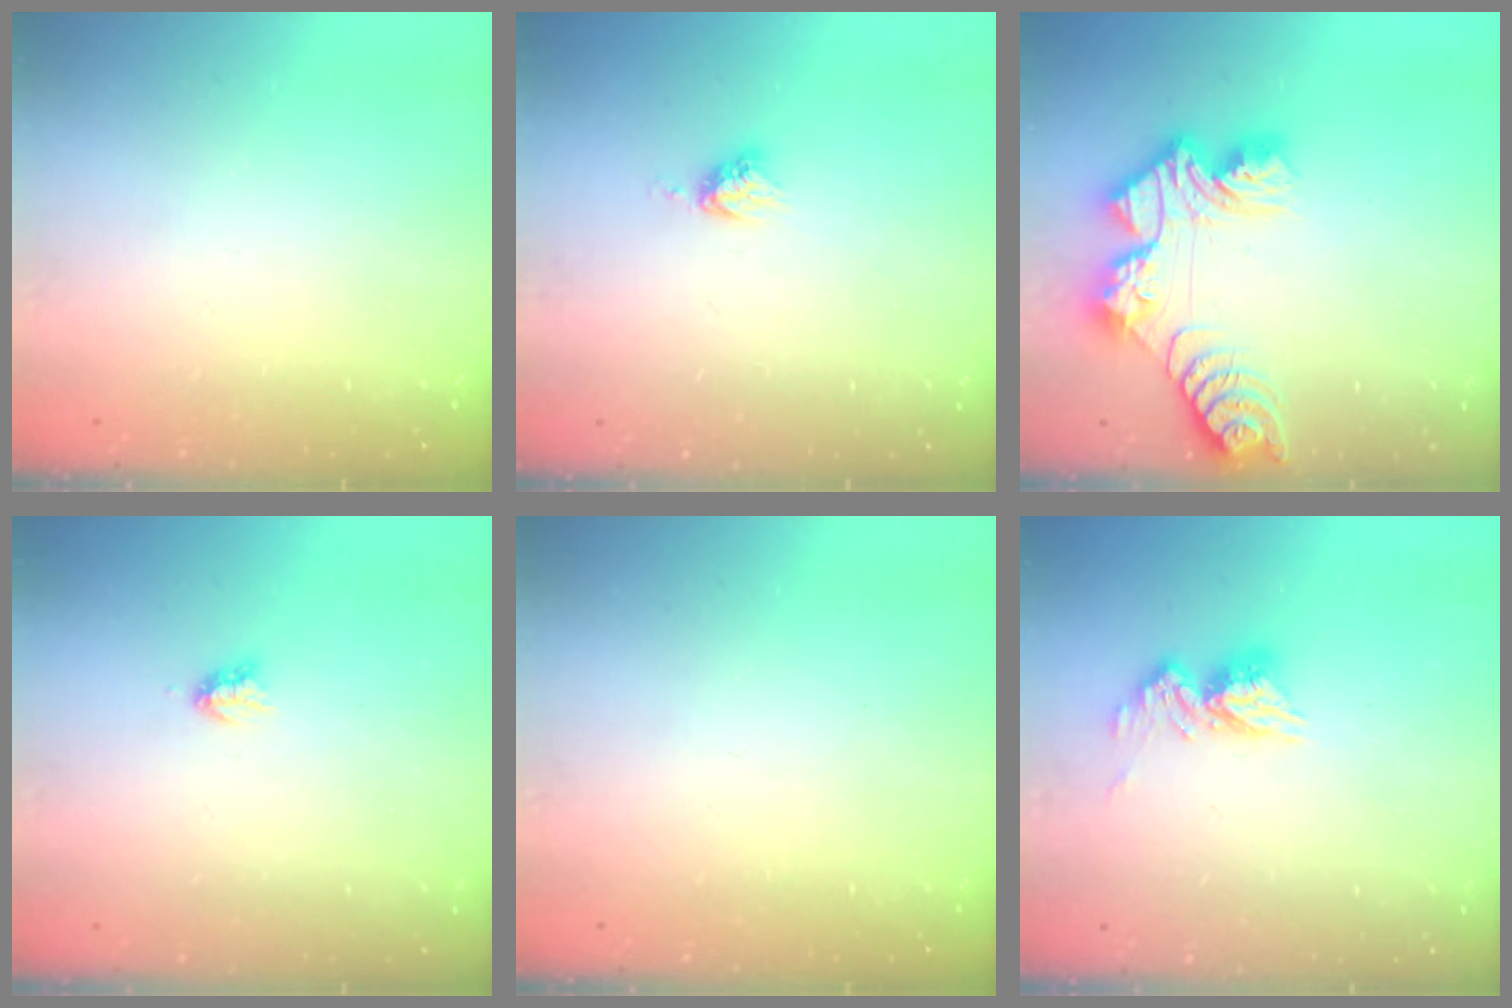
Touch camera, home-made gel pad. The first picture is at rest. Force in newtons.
{"total": 4.9, "press": 4.8, "slide": 0.4}
{"total": 13.7, "press": 13.7, "slide": 1.1}
{"total": 2.9, "press": 2.9, "slide": 0.5}
{"total": 0.0}
{"total": 10.7, "press": 10.7, "slide": 1.0}